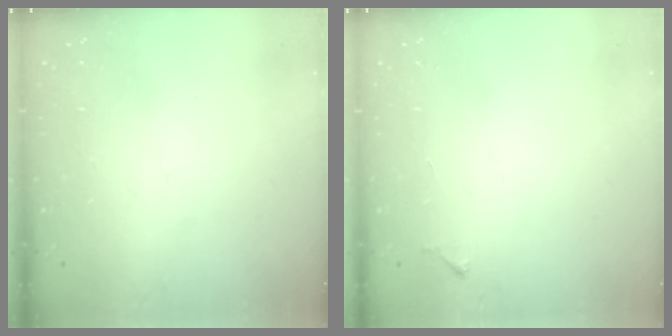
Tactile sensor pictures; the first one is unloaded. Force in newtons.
{"total": 4.2, "press": 4.1, "slide": 0.4}